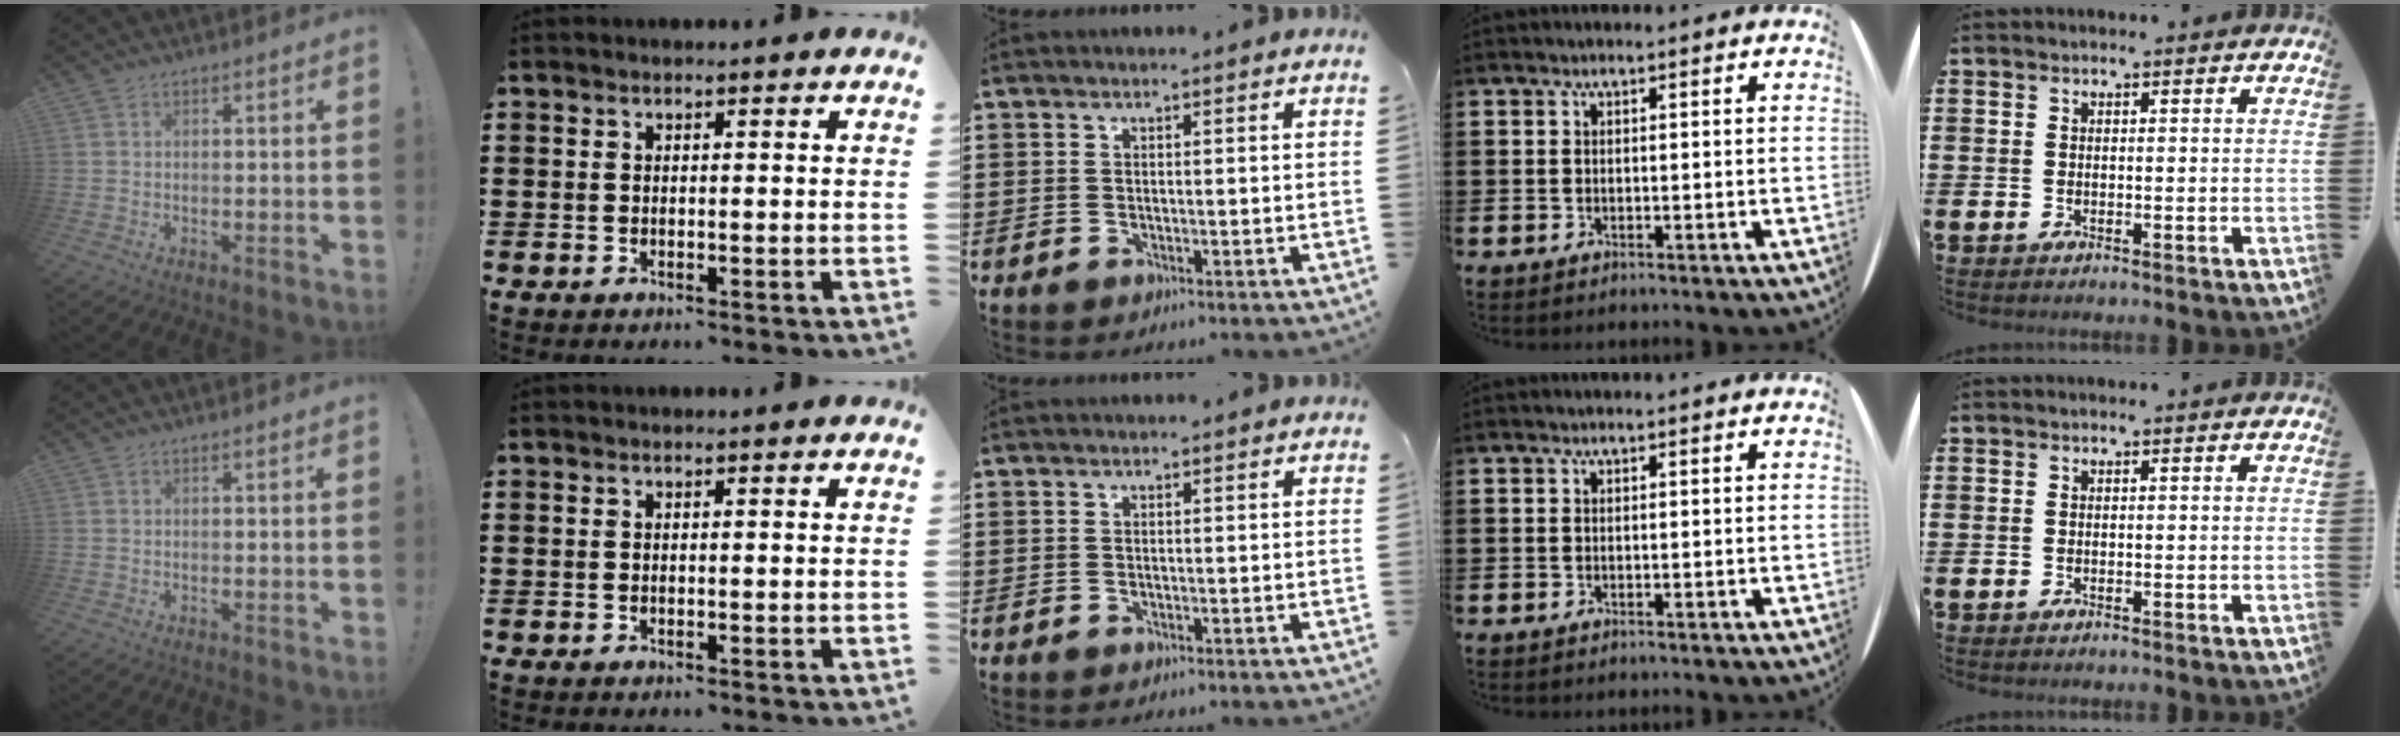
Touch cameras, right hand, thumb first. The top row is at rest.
{}